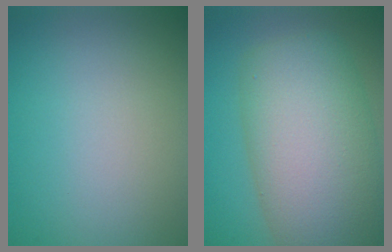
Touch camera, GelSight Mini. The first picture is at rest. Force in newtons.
{"total": 11.9, "press": 11.9, "slide": 0.3}